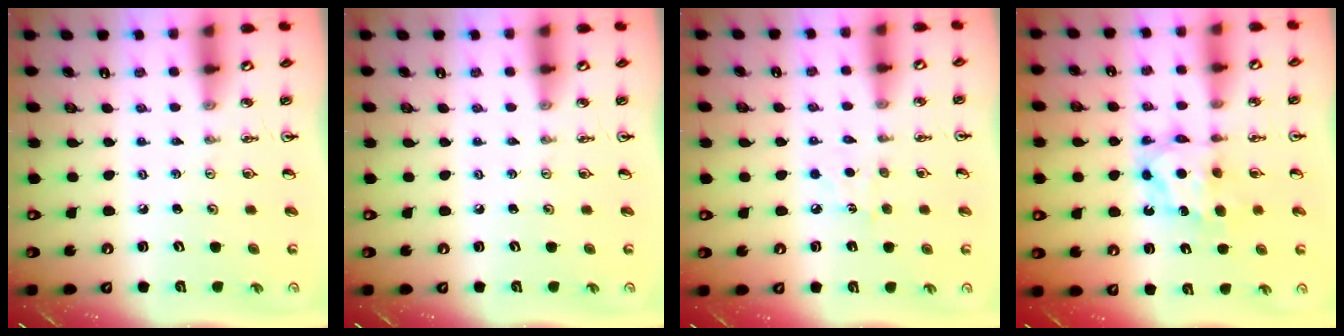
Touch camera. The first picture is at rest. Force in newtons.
{"total": 0.0}
{"total": 6.0, "press": 6.0, "slide": 0.7}
{"total": 7.4, "press": 7.3, "slide": 0.7}